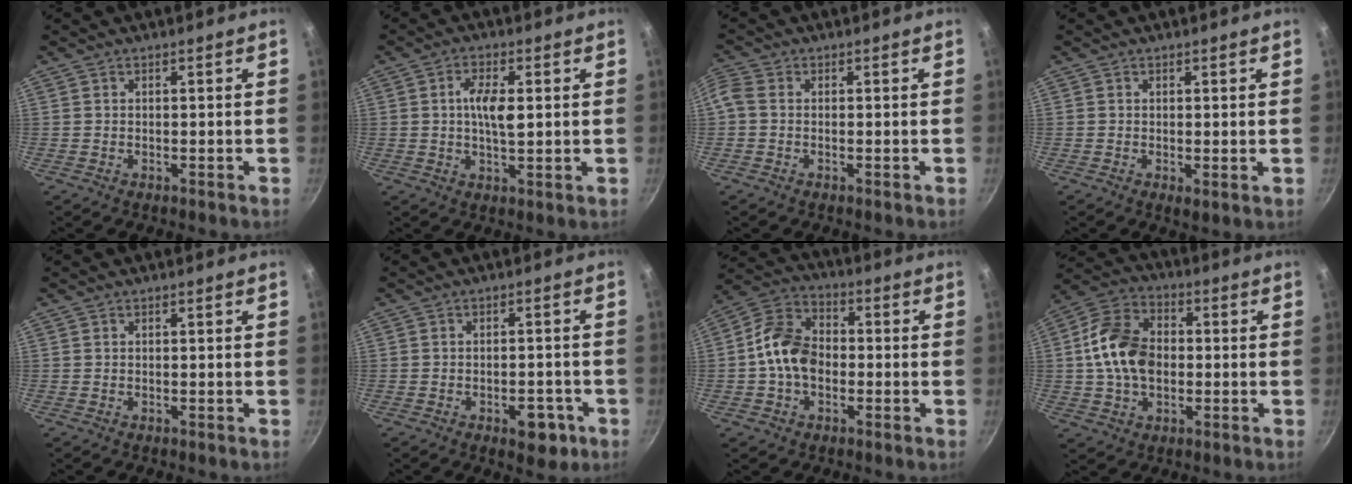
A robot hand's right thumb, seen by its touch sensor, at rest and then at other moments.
{"total": 6.1, "force": [0.9, 2.5, 5.5], "torque": [-0.099, 0.001, 0.013]}
{"total": 2.5, "force": [-0.4, 1.9, 1.6], "torque": [-0.040, 0.007, -0.019]}
{"total": 1.5, "force": [0.3, 0.8, 1.3], "torque": [-0.021, -0.007, 0.004]}
{"total": 0.0}
{"total": 6.2, "force": [-2.7, 3.4, 4.4], "torque": [-0.034, 0.020, -0.027]}
{"total": 11.0, "force": [-1.5, 7.9, 7.4], "torque": [-0.110, 0.033, -0.047]}
{"total": 13.9, "force": [-0.2, 9.8, 9.8], "torque": [-0.160, 0.023, -0.019]}